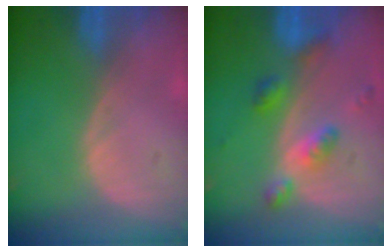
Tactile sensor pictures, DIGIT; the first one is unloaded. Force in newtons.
{"total": 6.0, "press": 5.3, "slide": 2.9}